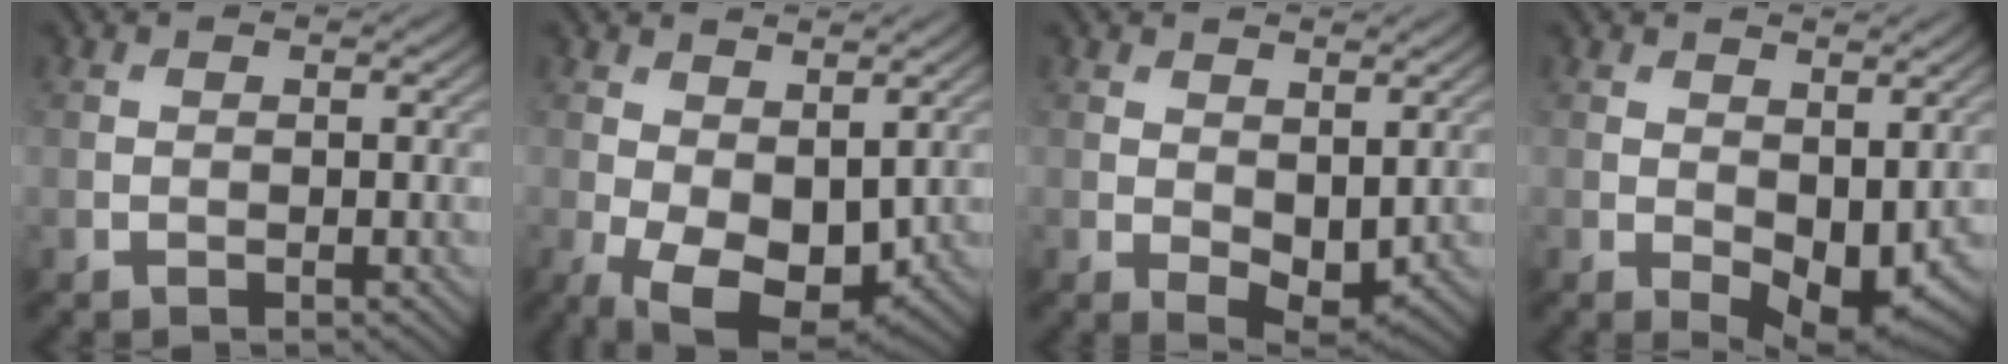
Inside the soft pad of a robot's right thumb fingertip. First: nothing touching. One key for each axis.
{"total": 9.3, "fx": -1.3, "fy": 5.4, "fz": 7.4, "tx": -0.155, "ty": -0.023, "tz": -0.008}
{"total": 4.6, "fx": 0.6, "fy": 2.6, "fz": 3.7, "tx": -0.072, "ty": -0.009, "tz": 0.018}
{"total": 7.2, "fx": 0.0, "fy": 4.2, "fz": 5.9, "tx": -0.102, "ty": -0.018, "tz": 0.011}